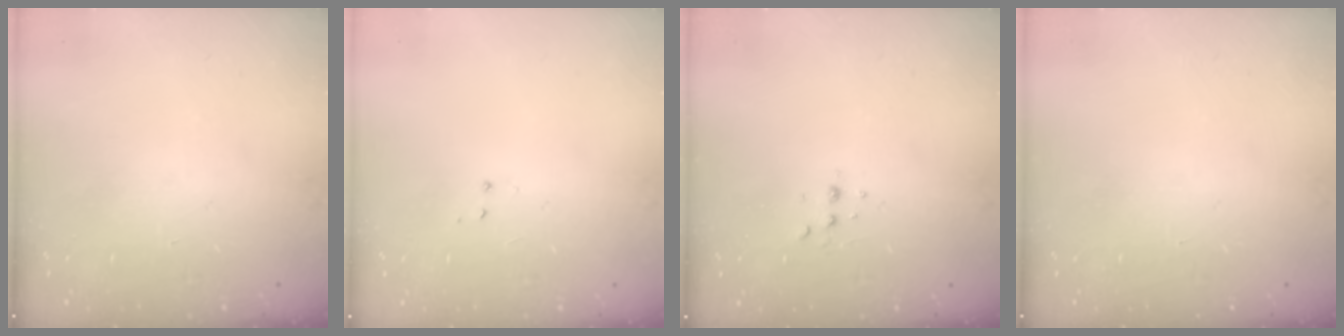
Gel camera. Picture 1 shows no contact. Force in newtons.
{"total": 4.0, "press": 4.0, "slide": 0.4}
{"total": 3.1, "press": 3.1, "slide": 0.6}
{"total": 0.0}